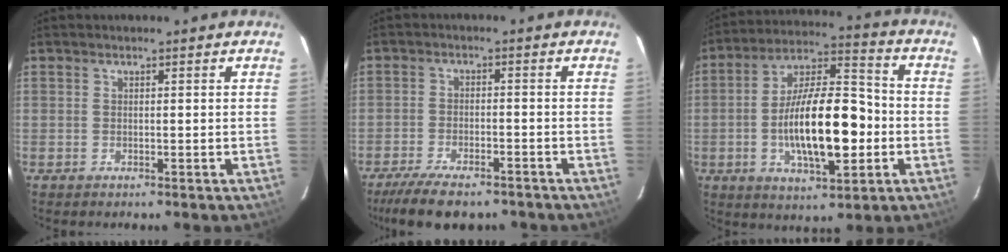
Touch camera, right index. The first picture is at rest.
{"total": 11.7, "force": [-9.4, 3.7, 5.9], "torque": [-0.133, -0.022, -0.154]}
{"total": 17.9, "force": [-3.3, 6.7, 16.3], "torque": [-0.292, 0.012, -0.055]}